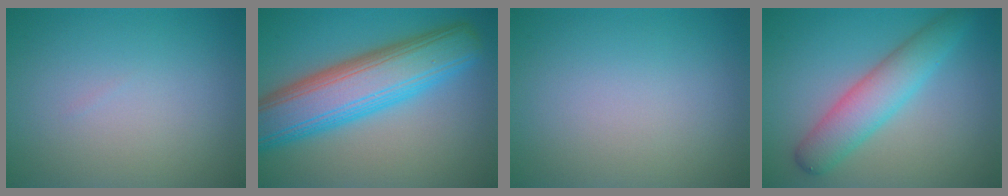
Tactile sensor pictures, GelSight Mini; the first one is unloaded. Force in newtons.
{"total": 10.1, "press": 10.1, "slide": 0.4}
{"total": 0.0}
{"total": 4.8, "press": 4.8, "slide": 0.1}